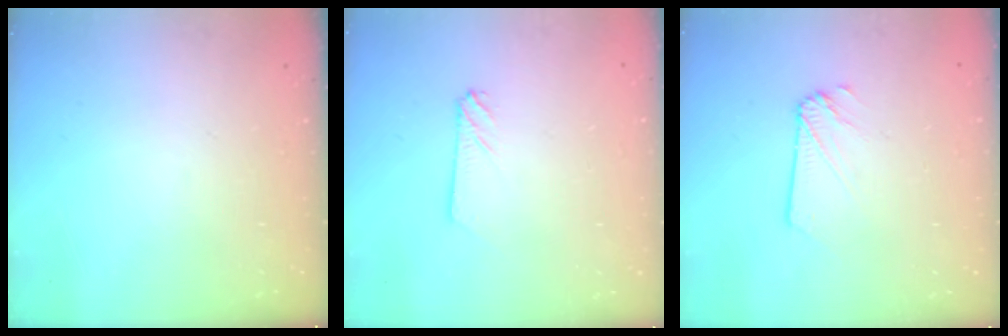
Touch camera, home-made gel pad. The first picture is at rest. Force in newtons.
{"total": 2.7, "press": 2.7, "slide": 0.3}
{"total": 2.8, "press": 2.8, "slide": 0.3}